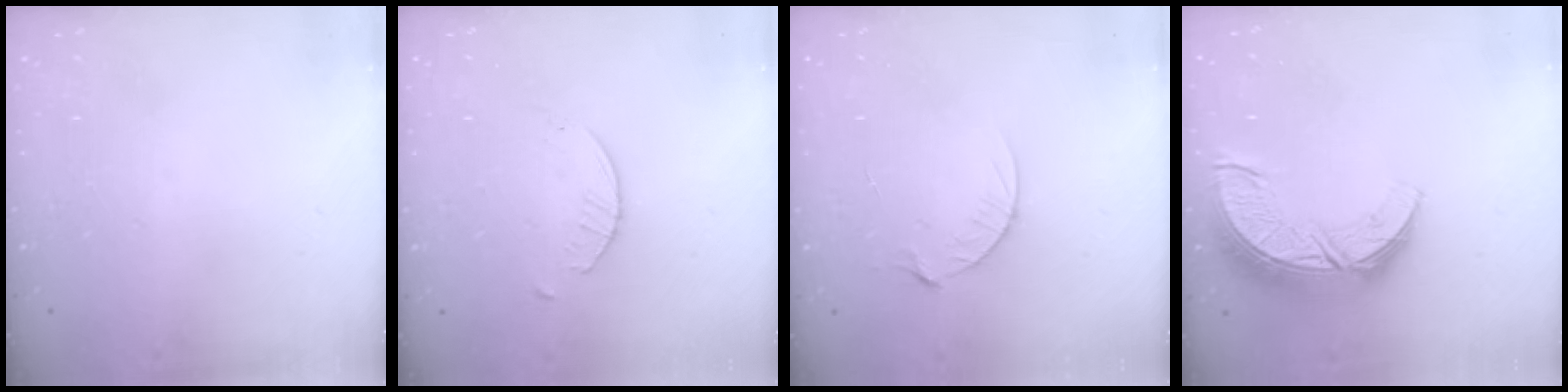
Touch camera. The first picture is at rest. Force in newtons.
{"total": 2.0, "press": 2.0, "slide": 0.3}
{"total": 4.4, "press": 4.4, "slide": 0.6}
{"total": 14.4, "press": 14.4, "slide": 1.0}